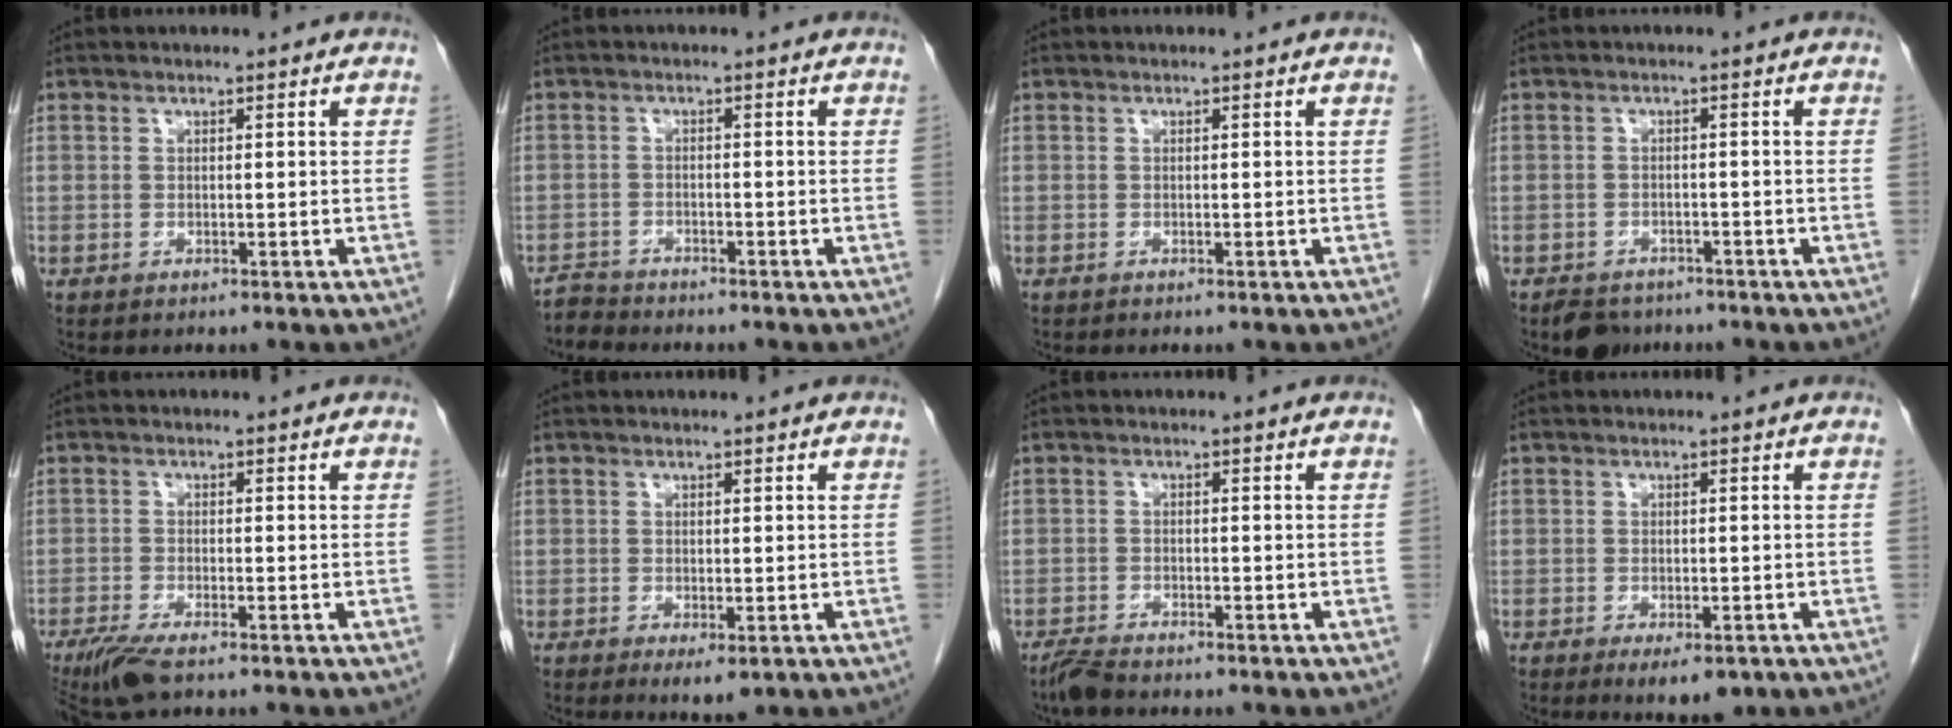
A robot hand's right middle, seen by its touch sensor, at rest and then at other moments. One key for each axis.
{"total": 1.0, "fx": -0.5, "fy": 0.0, "fz": -0.8, "tx": 0.019, "ty": -0.014, "tz": -0.012}
{"total": 1.8, "fx": 1.8, "fy": -0.1, "fz": -0.2, "tx": 0.001, "ty": -0.003, "tz": 0.031}
{"total": 4.2, "fx": -3.4, "fy": 2.2, "fz": 0.9, "tx": -0.015, "ty": 0.000, "tz": -0.053}
{"total": 5.2, "fx": -3.8, "fy": 0.8, "fz": 3.5, "tx": -0.068, "ty": -0.014, "tz": -0.067}
{"total": 2.3, "fx": -1.0, "fy": 0.8, "fz": 1.9, "tx": -0.026, "ty": -0.005, "tz": -0.008}
{"total": 2.7, "fx": -2.4, "fy": 0.4, "fz": 1.2, "tx": -0.029, "ty": -0.008, "tz": -0.047}
{"total": 4.1, "fx": -2.3, "fy": 1.7, "fz": 2.9, "tx": -0.037, "ty": -0.005, "tz": -0.024}